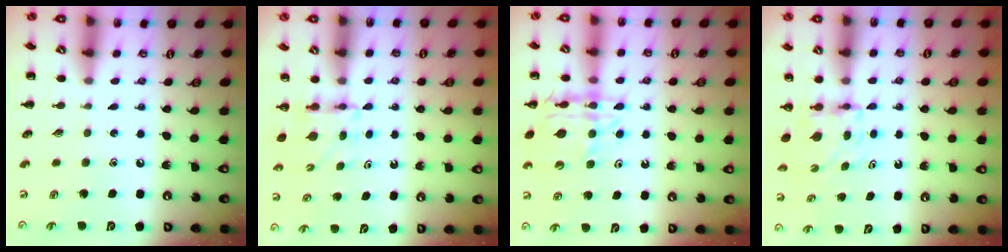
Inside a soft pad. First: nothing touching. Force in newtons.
{"total": 4.9, "press": 4.9, "slide": 0.3}
{"total": 14.1, "press": 13.8, "slide": 2.8}
{"total": 6.3, "press": 6.3, "slide": 0.7}